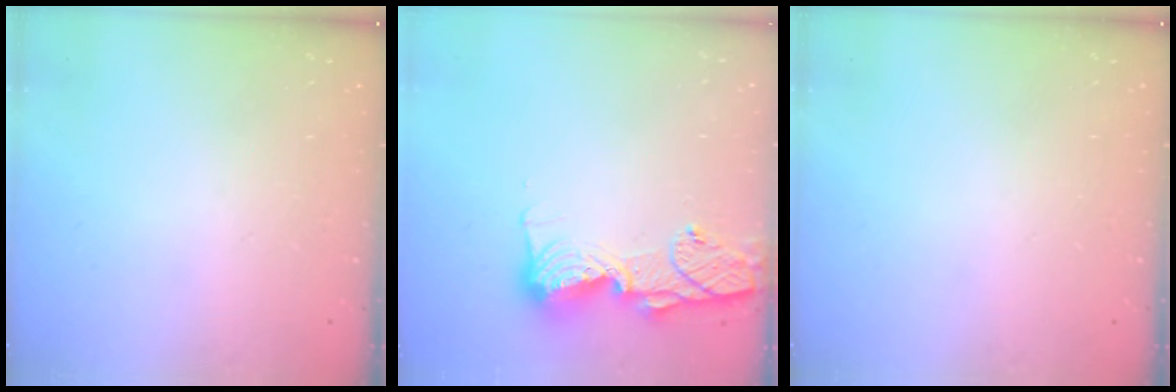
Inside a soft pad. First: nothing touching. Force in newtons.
{"total": 14.3, "press": 14.2, "slide": 1.3}
{"total": 0.0}